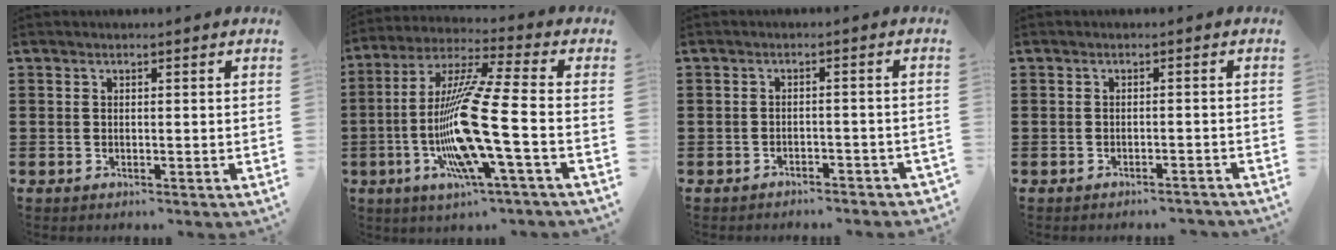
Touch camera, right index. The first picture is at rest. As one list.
[{"total": 15.9, "force": [-4.6, 0.9, 15.2], "torque": [-0.319, -0.020, -0.093]}, {"total": 2.0, "force": [-2.0, 0.5, 0.2], "torque": [-0.010, 0.001, -0.042]}, {"total": 1.3, "force": [-1.3, 0.0, 0.2], "torque": [-0.008, 0.000, -0.027]}]